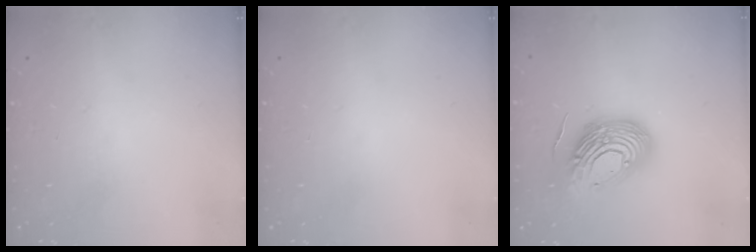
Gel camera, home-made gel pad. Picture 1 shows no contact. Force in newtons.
{"total": 0.0}
{"total": 17.4, "press": 17.3, "slide": 2.1}